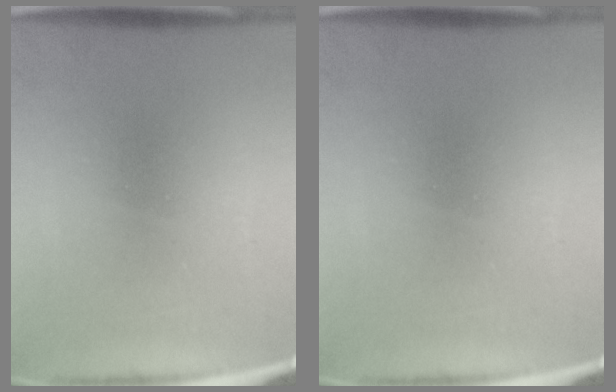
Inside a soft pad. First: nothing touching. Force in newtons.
{"total": 0.0}